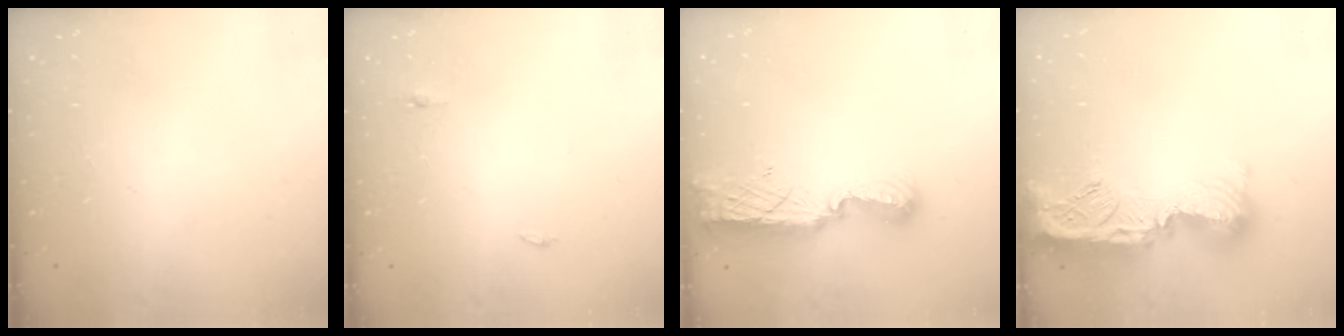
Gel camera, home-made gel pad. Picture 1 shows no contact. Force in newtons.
{"total": 3.7, "press": 3.3, "slide": 1.7}
{"total": 9.9, "press": 9.9, "slide": 0.8}
{"total": 16.6, "press": 16.6, "slide": 1.4}